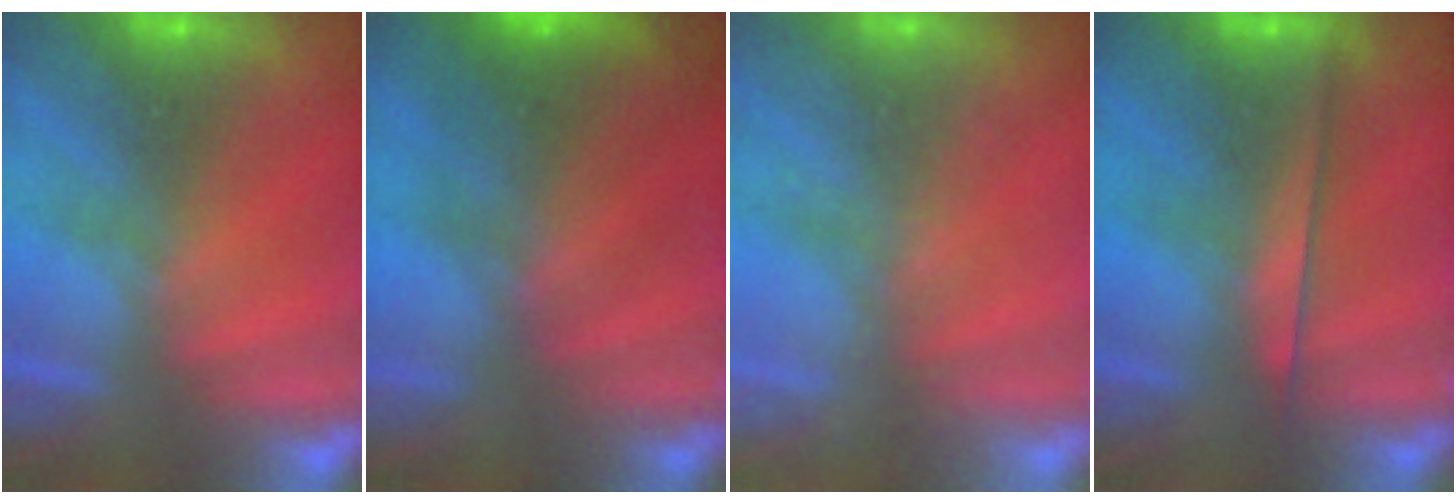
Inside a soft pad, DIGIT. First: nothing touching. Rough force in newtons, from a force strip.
{"total": 7.2}
{"total": 1.9}
{"total": 2.4}